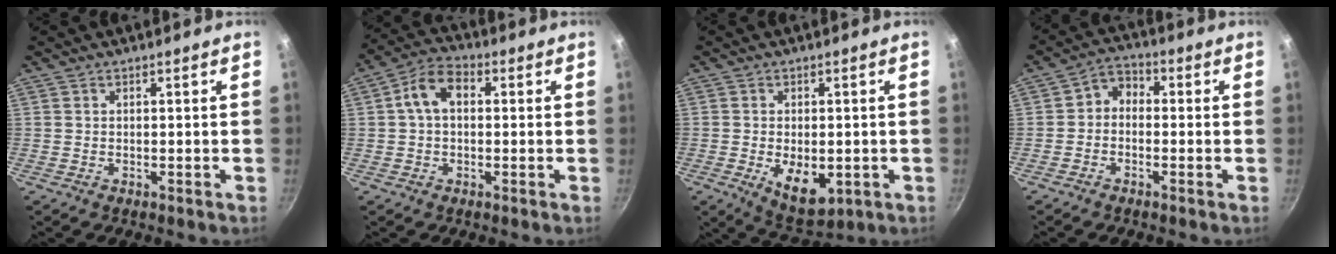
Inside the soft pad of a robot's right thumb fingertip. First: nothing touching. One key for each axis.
{"total": 7.6, "fx": 1.0, "fy": 5.1, "fz": 5.6, "tx": -0.091, "ty": 0.024, "tz": 0.006}
{"total": 9.0, "fx": -2.0, "fy": 5.1, "fz": 7.1, "tx": -0.090, "ty": -0.009, "tz": -0.014}
{"total": 4.3, "fx": -0.7, "fy": 3.4, "fz": 2.6, "tx": -0.033, "ty": 0.020, "tz": -0.028}